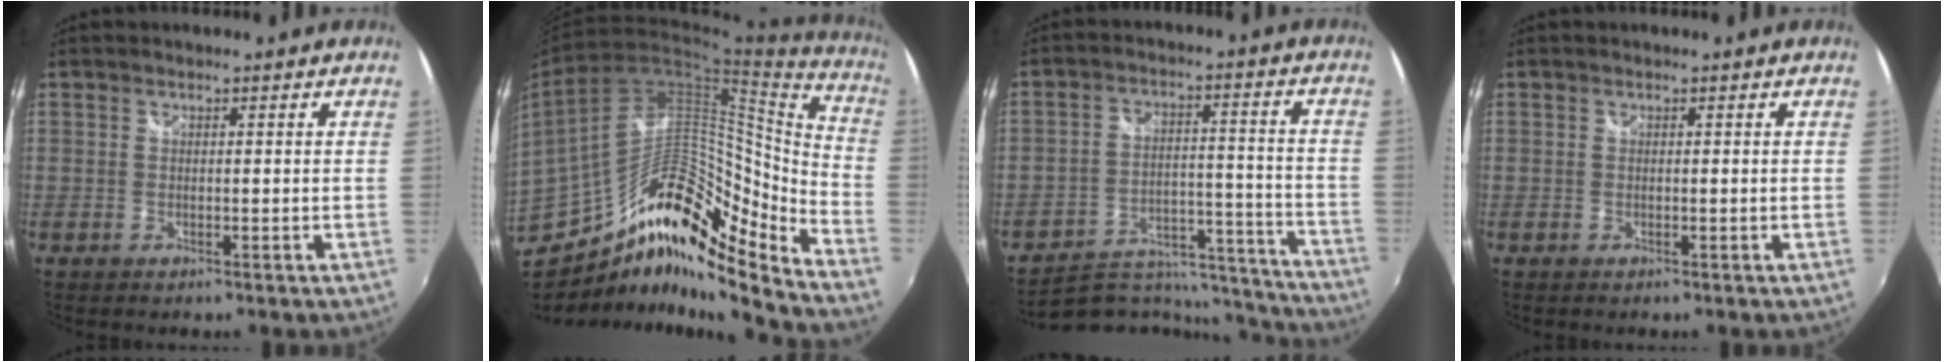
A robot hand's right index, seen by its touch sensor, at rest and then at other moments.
{"total": 17.1, "force": [-11.1, 6.3, 11.4], "torque": [-0.211, 0.021, -0.215]}
{"total": 17.5, "force": [-16.3, 5.4, 3.4], "torque": [-0.048, 0.045, -0.218]}
{"total": 0.0}